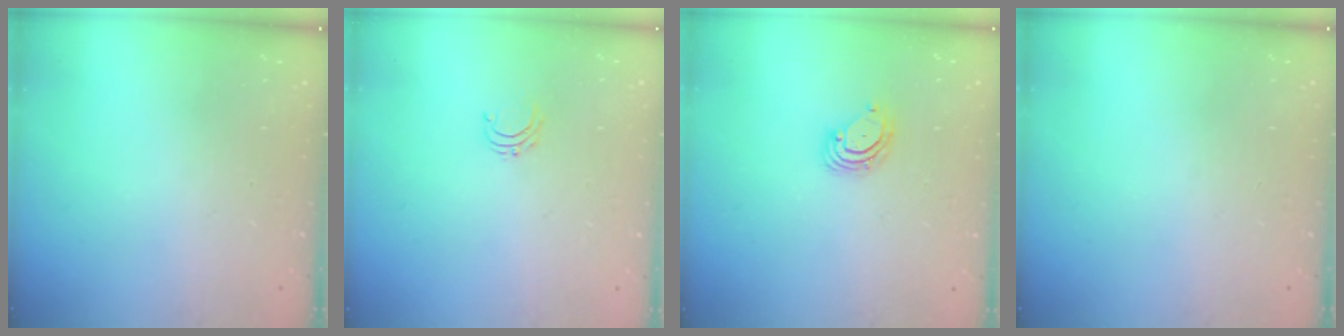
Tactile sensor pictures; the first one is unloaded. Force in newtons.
{"total": 3.7, "press": 3.7, "slide": 0.3}
{"total": 3.9, "press": 3.9, "slide": 0.3}
{"total": 0.0}